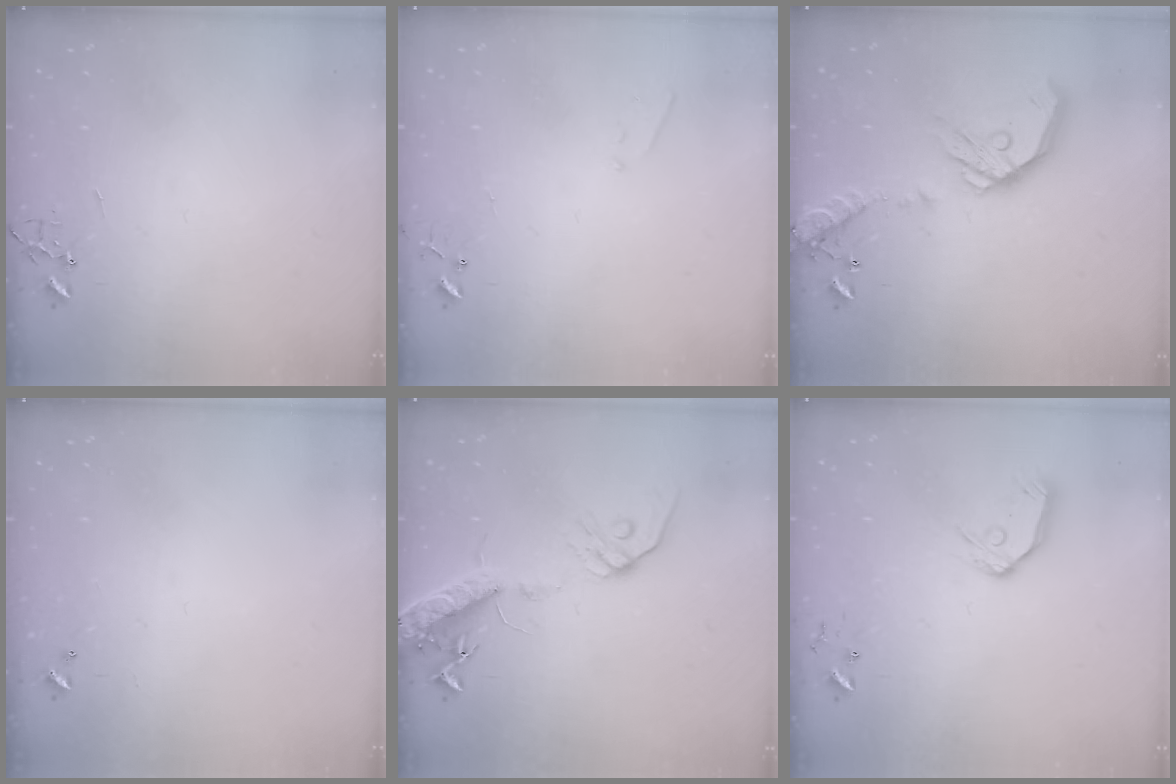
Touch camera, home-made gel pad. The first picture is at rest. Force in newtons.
{"total": 4.2, "press": 4.2, "slide": 0.6}
{"total": 18.1, "press": 17.8, "slide": 3.3}
{"total": 0.0}
{"total": 15.4, "press": 15.0, "slide": 3.4}
{"total": 9.6, "press": 9.6, "slide": 1.0}